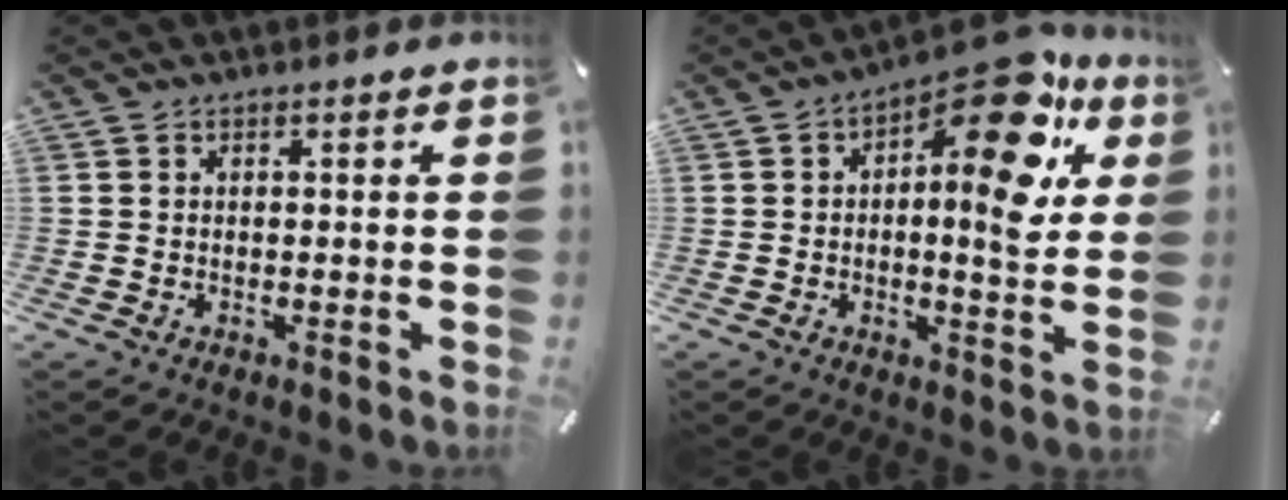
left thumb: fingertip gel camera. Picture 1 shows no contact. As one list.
[{"total": 16.2, "force": [7.9, 6.2, 12.7], "torque": [-0.159, -0.072, 0.123]}]